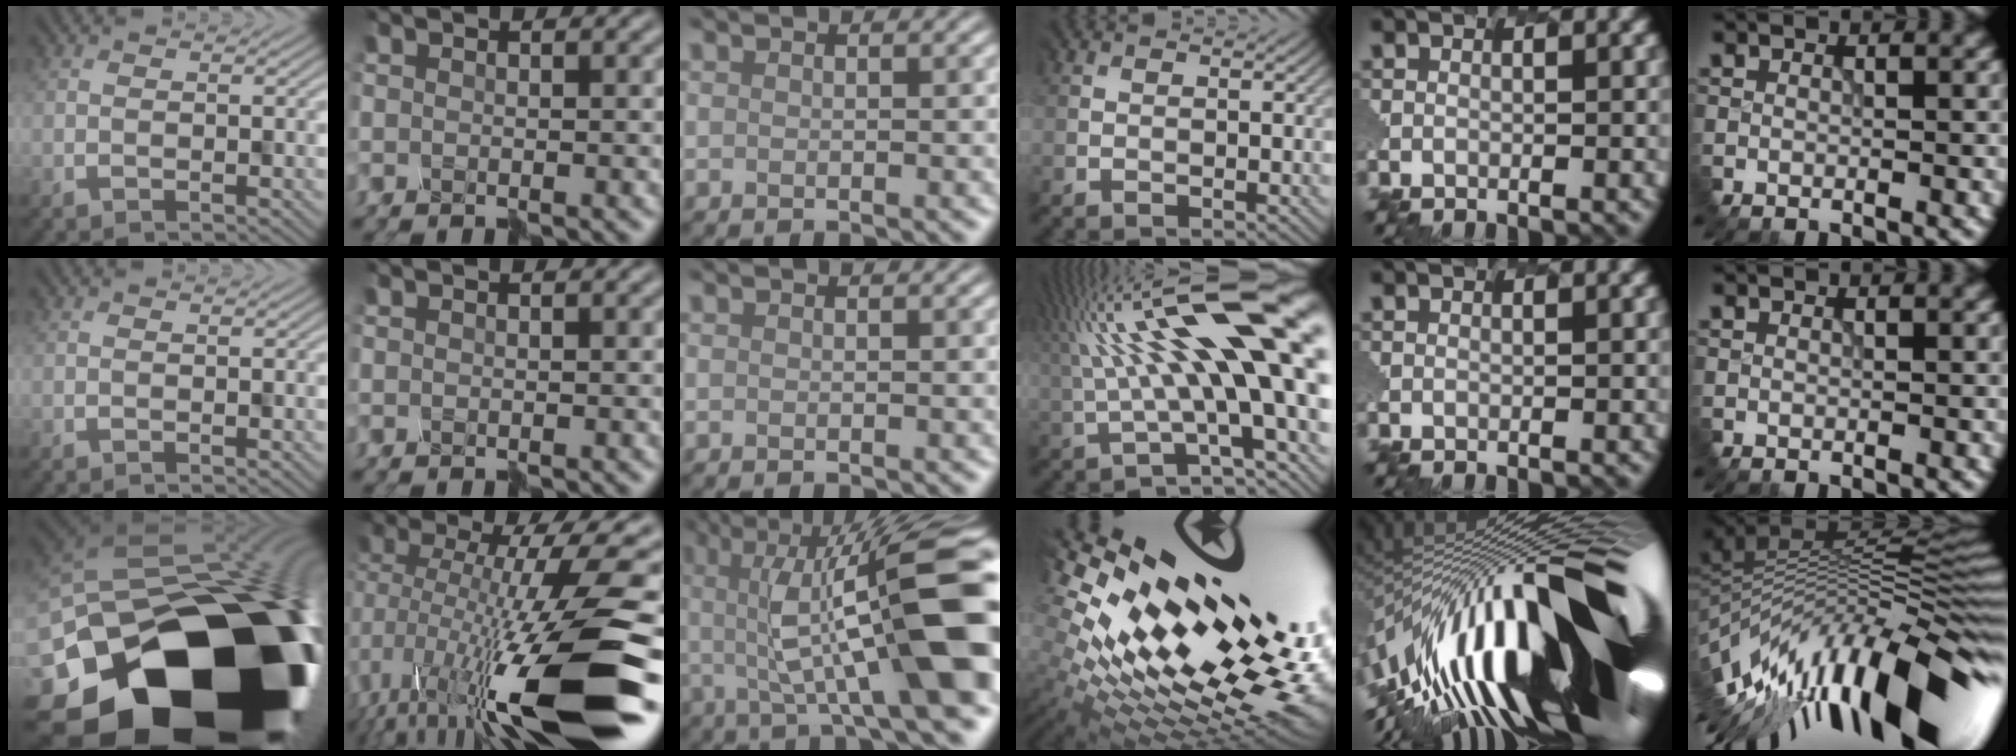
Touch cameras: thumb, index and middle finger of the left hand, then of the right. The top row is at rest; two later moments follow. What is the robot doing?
{"motion": "disassemble", "object": "hinged tin"}